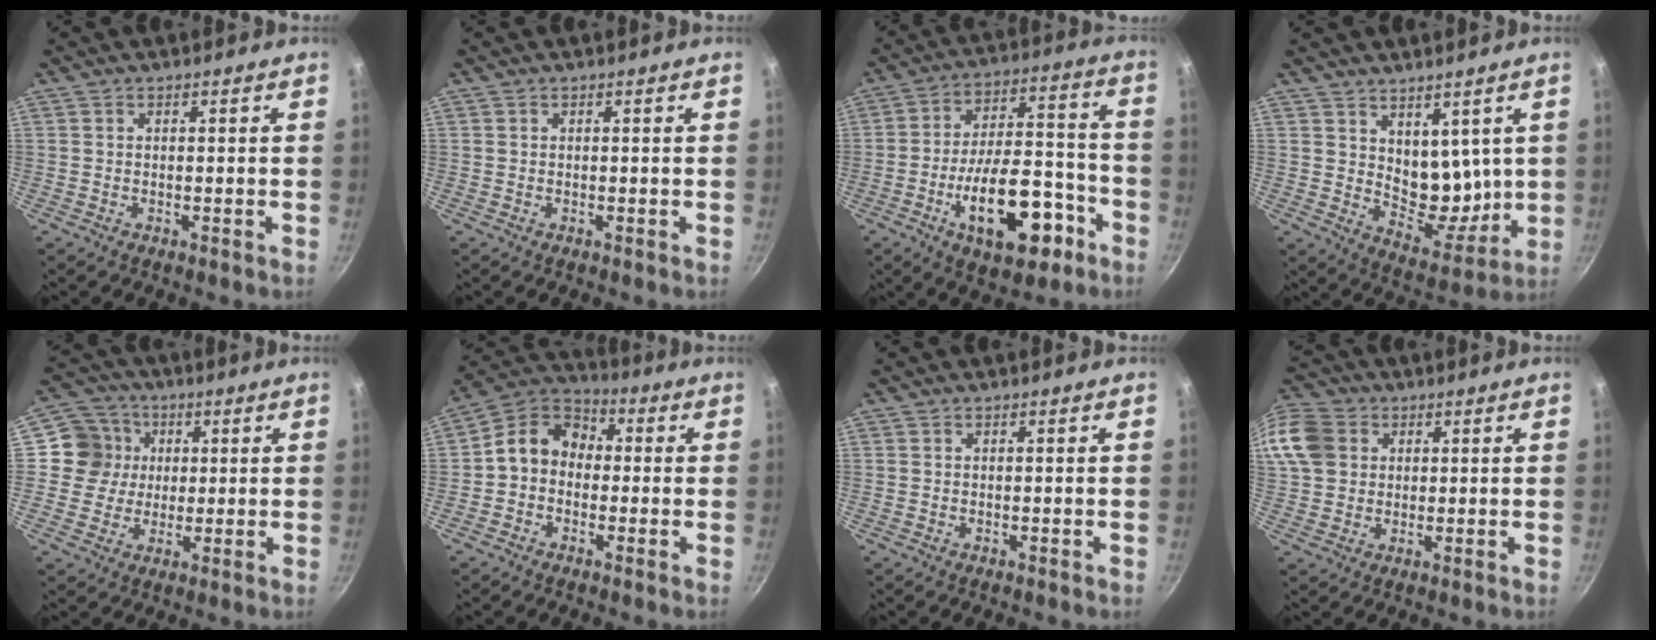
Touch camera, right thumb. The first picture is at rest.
{"total": 0.0}
{"total": 19.5, "force": [-8.3, 9.3, 15.0], "torque": [-0.200, 0.063, -0.117]}
{"total": 9.9, "force": [3.8, 6.3, 6.5], "torque": [-0.067, -0.049, 0.073]}
{"total": 8.7, "force": [1.3, 8.4, 2.0], "torque": [0.003, 0.015, 0.007]}
{"total": 9.6, "force": [-0.4, 7.9, 5.4], "torque": [-0.058, 0.036, -0.034]}
{"total": 0.0}
{"total": 17.3, "force": [4.4, 14.5, 8.3], "torque": [-0.201, 0.034, 0.079]}